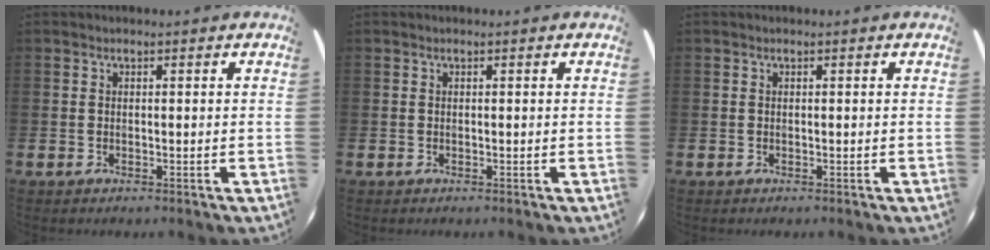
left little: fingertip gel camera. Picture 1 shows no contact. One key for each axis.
{"total": 0.0}
{"total": 0.0}